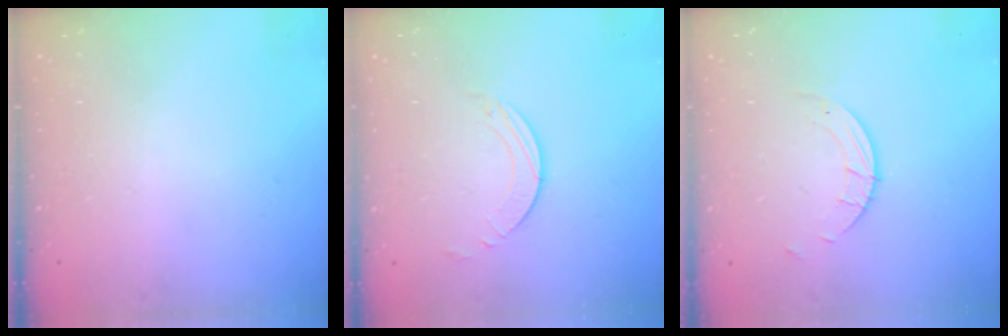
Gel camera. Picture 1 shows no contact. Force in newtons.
{"total": 1.6, "press": 1.6, "slide": 0.2}
{"total": 1.5, "press": 1.5, "slide": 0.1}